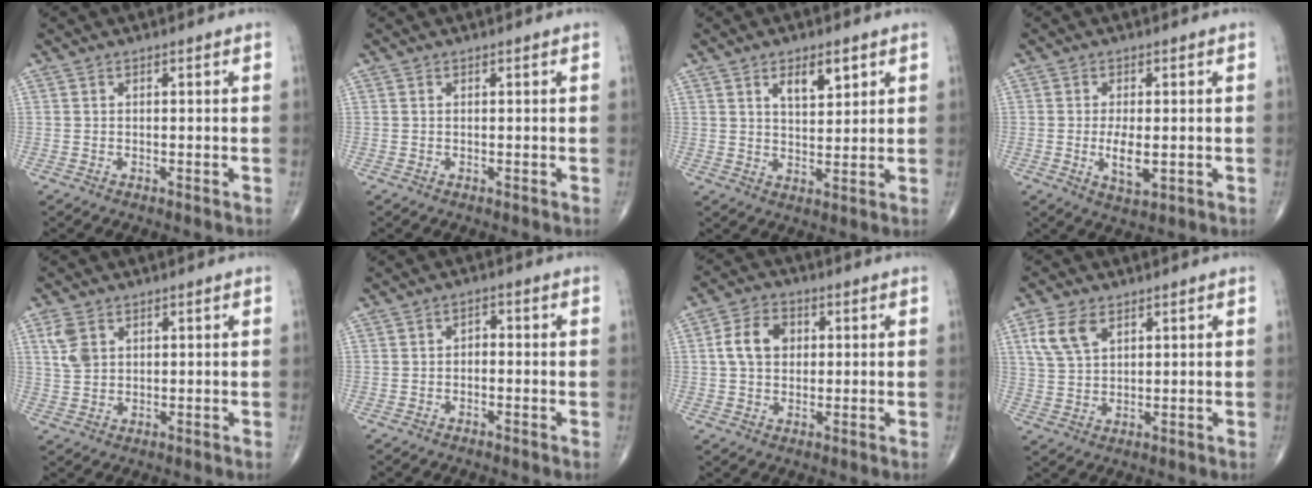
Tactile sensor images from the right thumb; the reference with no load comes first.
{"total": 0.0}
{"total": 6.1, "force": [3.1, 2.8, 4.5], "torque": [-0.059, -0.022, 0.053]}
{"total": 5.3, "force": [-0.7, 2.3, 4.7], "torque": [-0.085, -0.011, -0.009]}
{"total": 4.5, "force": [1.8, 3.0, 2.8], "torque": [-0.053, -0.001, 0.043]}
{"total": 1.6, "force": [-0.5, 1.1, 1.0], "torque": [-0.003, 0.011, -0.015]}
{"total": 7.6, "force": [1.3, 5.6, 5.0], "torque": [-0.080, 0.011, 0.018]}
{"total": 6.9, "force": [3.2, 4.0, 4.6], "torque": [-0.090, -0.004, 0.070]}